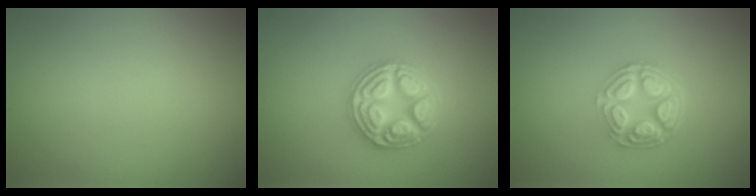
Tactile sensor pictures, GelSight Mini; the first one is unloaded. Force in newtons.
{"total": 4.8, "press": 4.7, "slide": 0.6}
{"total": 5.0, "press": 3.7, "slide": 3.4}